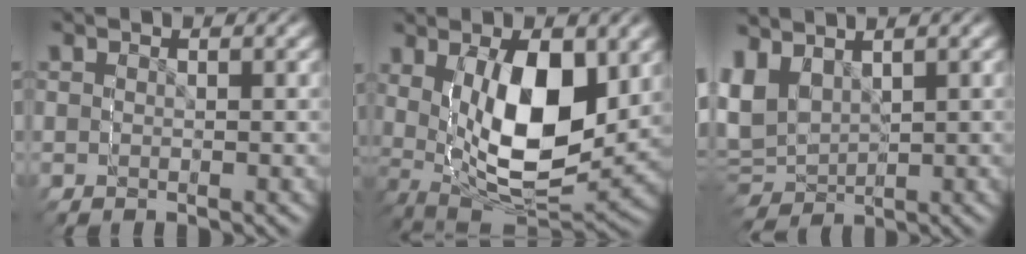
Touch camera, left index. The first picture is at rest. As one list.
[{"total": 11.3, "force": [2.6, 8.0, 7.5], "torque": [-0.163, -0.017, 0.045]}, {"total": 8.3, "force": [-0.1, 7.9, 2.6], "torque": [-0.095, -0.034, 0.016]}]